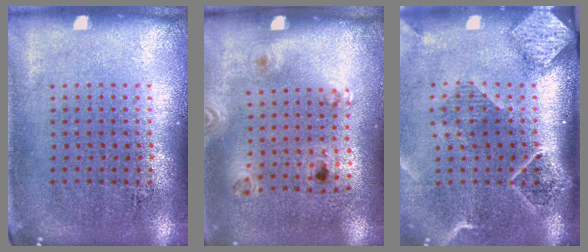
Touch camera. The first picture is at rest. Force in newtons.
{"total": 1.3, "press": 0.8, "slide": 1.0}
{"total": 2.6, "press": 2.0, "slide": 1.6}